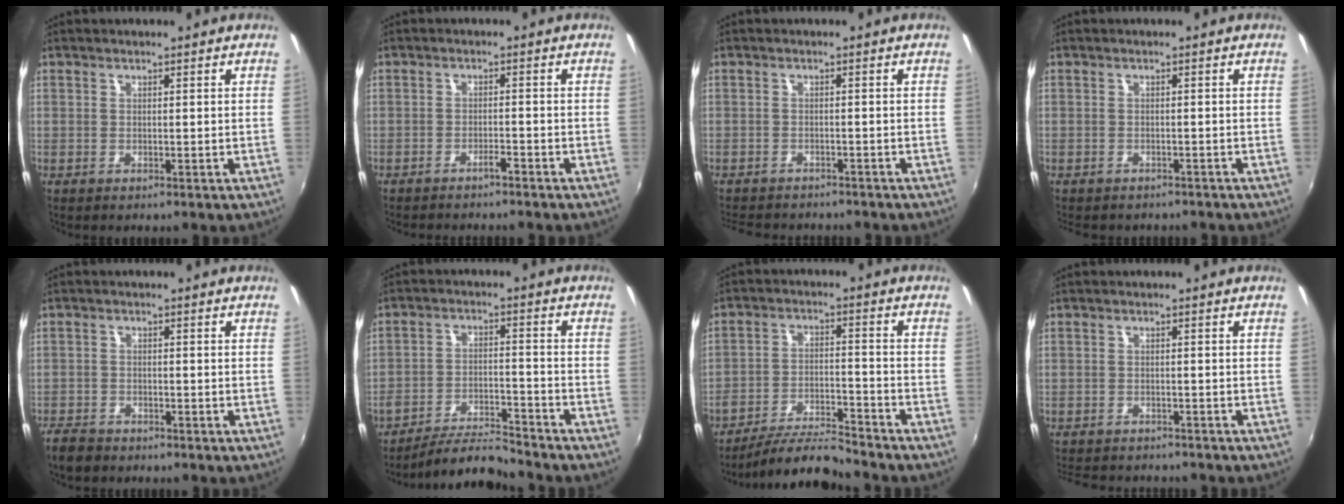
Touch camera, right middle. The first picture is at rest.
{"total": 2.2, "force": [-2.1, -0.1, 0.7], "torque": [-0.023, 0.000, -0.033]}
{"total": 8.3, "force": [-7.4, 2.3, 2.8], "torque": [-0.070, -0.015, -0.110]}
{"total": 4.1, "force": [-3.6, 1.4, 1.3], "torque": [-0.034, -0.015, -0.047]}
{"total": 4.7, "force": [-4.0, 2.0, 1.5], "torque": [-0.052, -0.007, -0.074]}
{"total": 8.4, "force": [-8.1, 0.3, 2.0], "torque": [-0.051, 0.005, -0.141]}
{"total": 10.0, "force": [-9.5, 0.5, 3.2], "torque": [-0.072, -0.003, -0.167]}
{"total": 8.9, "force": [-8.0, 2.6, 3.0], "torque": [-0.076, -0.014, -0.117]}